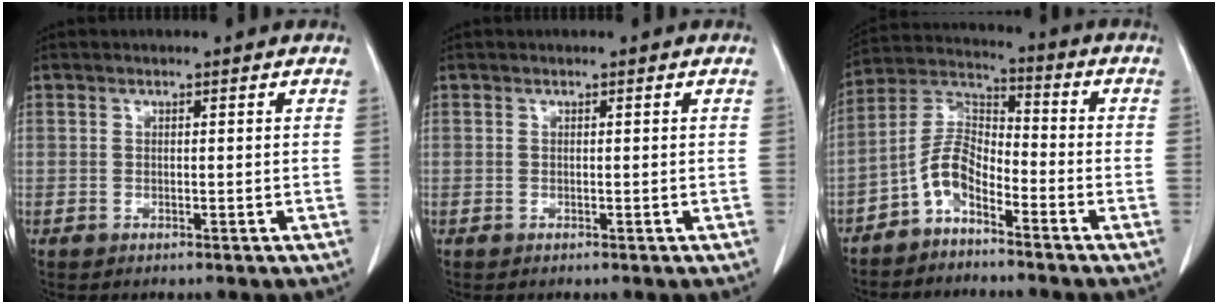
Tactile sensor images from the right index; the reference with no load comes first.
{"total": 0.0}
{"total": 6.6, "force": [-4.2, 2.5, 4.4], "torque": [-0.097, 0.022, -0.089]}